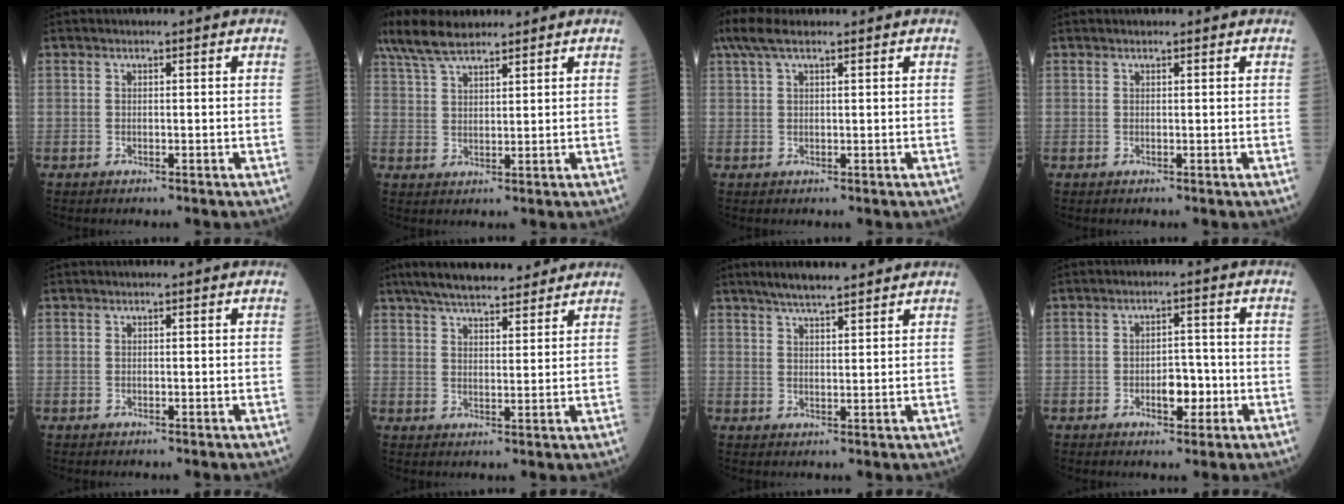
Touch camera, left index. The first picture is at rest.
{"total": 9.0, "force": [7.3, 2.2, 4.6], "torque": [-0.102, 0.024, 0.142]}
{"total": 4.5, "force": [3.1, 1.2, 3.0], "torque": [-0.073, 0.034, 0.065]}
{"total": 0.7, "force": [0.6, 0.3, 0.1], "torque": [-0.011, 0.014, 0.011]}
{"total": 0.0}
{"total": 12.9, "force": [11.1, 3.0, 6.0], "torque": [-0.092, 0.030, 0.166]}
{"total": 7.2, "force": [6.1, 0.9, 3.6], "torque": [-0.060, 0.024, 0.101]}
{"total": 4.4, "force": [-1.6, 2.1, 3.5], "torque": [-0.050, 0.006, -0.022]}